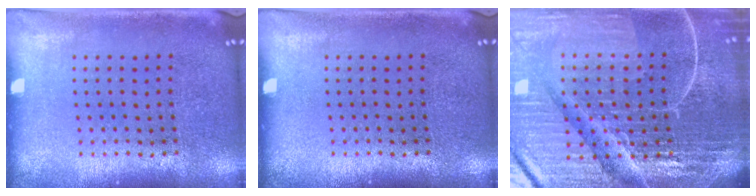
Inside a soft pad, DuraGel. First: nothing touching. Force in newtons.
{"total": 0.0}
{"total": 7.1, "press": 6.2, "slide": 3.4}